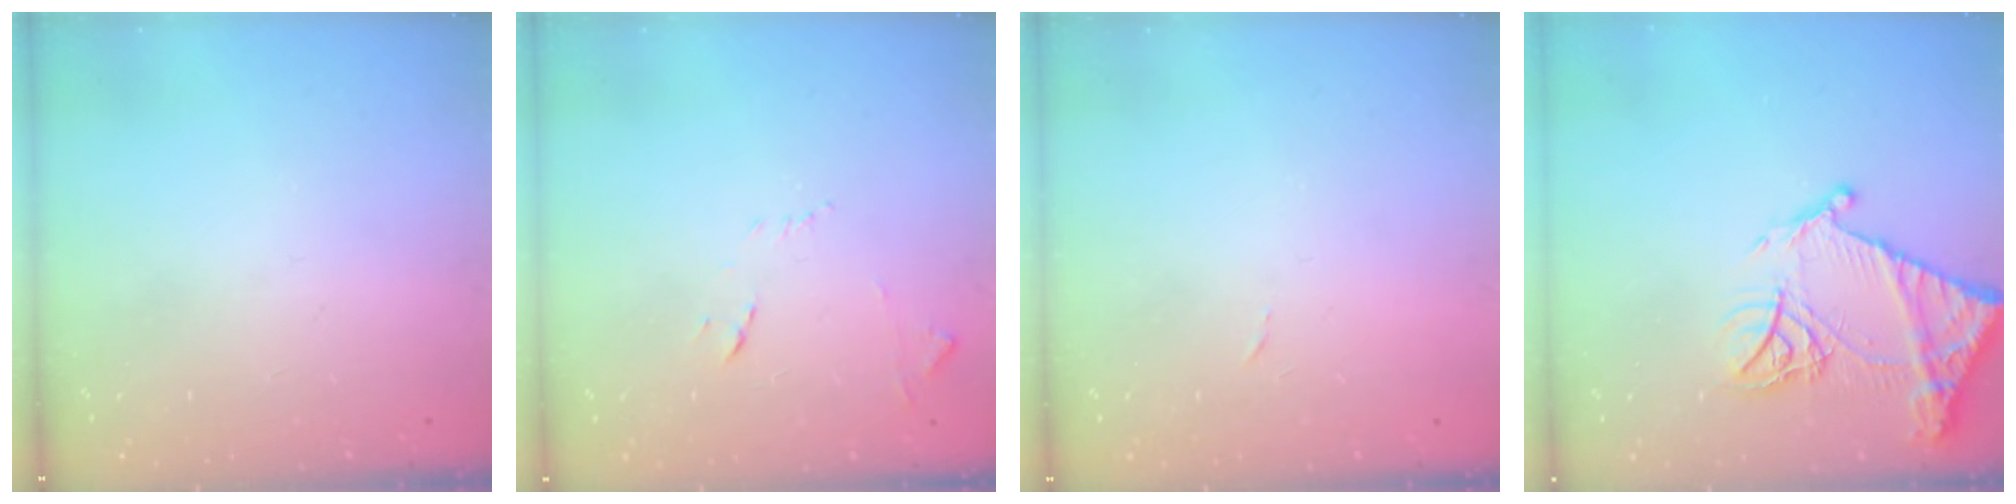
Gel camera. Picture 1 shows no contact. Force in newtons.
{"total": 7.8, "press": 7.8, "slide": 0.6}
{"total": 2.4, "press": 2.4, "slide": 0.4}
{"total": 17.2, "press": 17.1, "slide": 1.7}